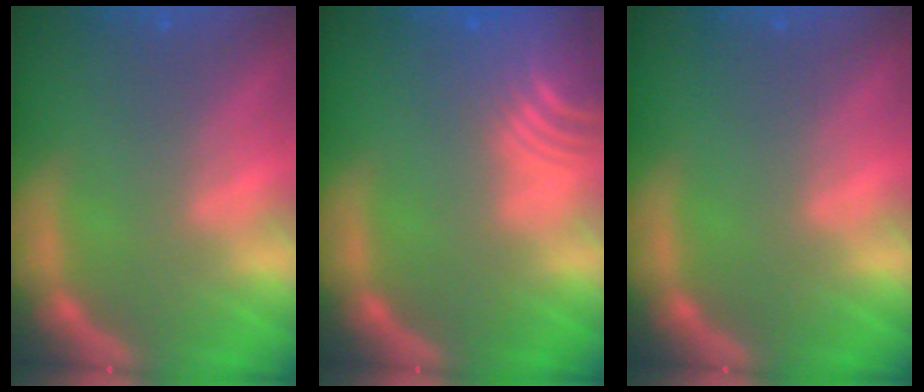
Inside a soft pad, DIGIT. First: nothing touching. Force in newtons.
{"total": 9.1}
{"total": 0.0}